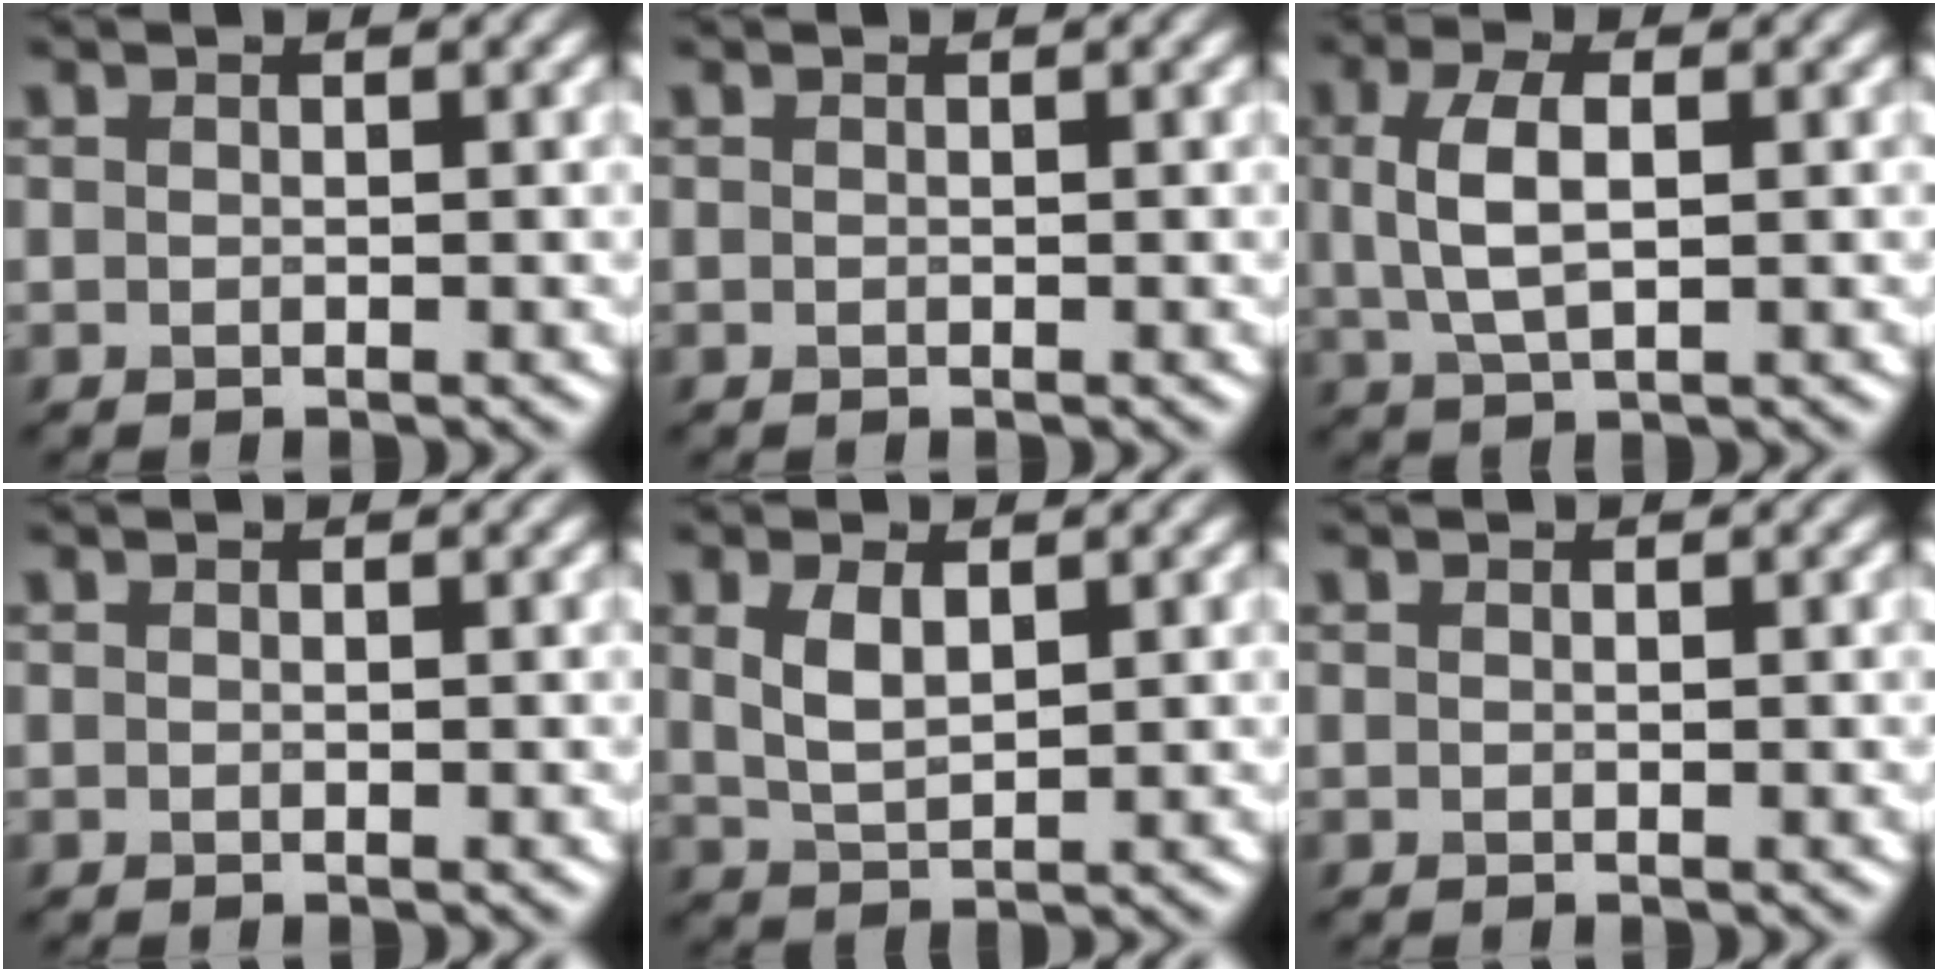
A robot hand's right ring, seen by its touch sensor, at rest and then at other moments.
{"total": 0.0}
{"total": 4.3, "force": [0.7, 1.9, 3.8], "torque": [-0.084, 0.004, 0.012]}
{"total": 0.0}
{"total": 2.9, "force": [1.0, 1.5, 2.3], "torque": [-0.055, -0.002, 0.026]}
{"total": 0.0}